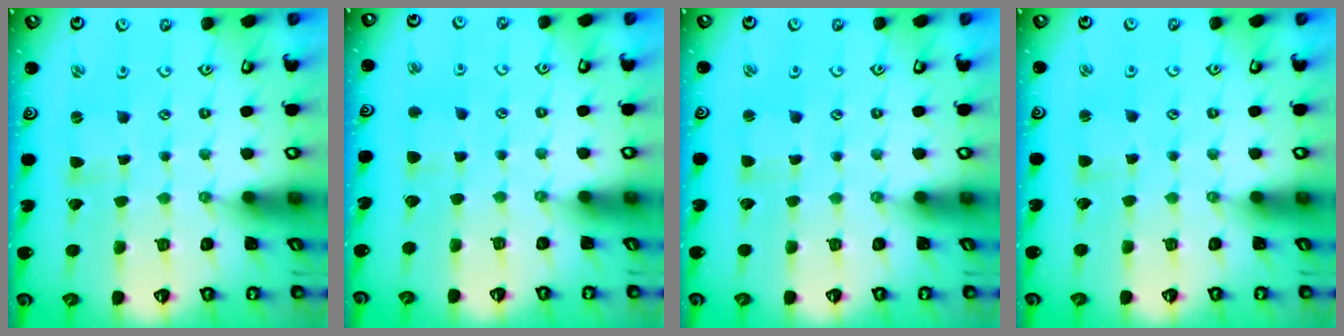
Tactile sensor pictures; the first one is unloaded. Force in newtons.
{"total": 2.8, "press": 2.8, "slide": 0.5}
{"total": 2.2, "press": 2.2, "slide": 0.2}
{"total": 2.1, "press": 2.1, "slide": 0.2}